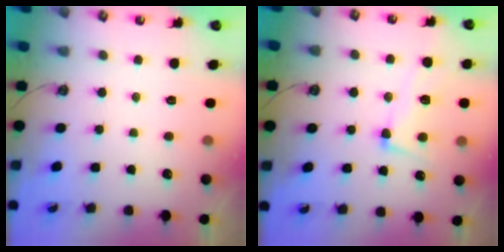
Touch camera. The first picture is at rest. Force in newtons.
{"total": 4.5, "press": 4.3, "slide": 1.3}